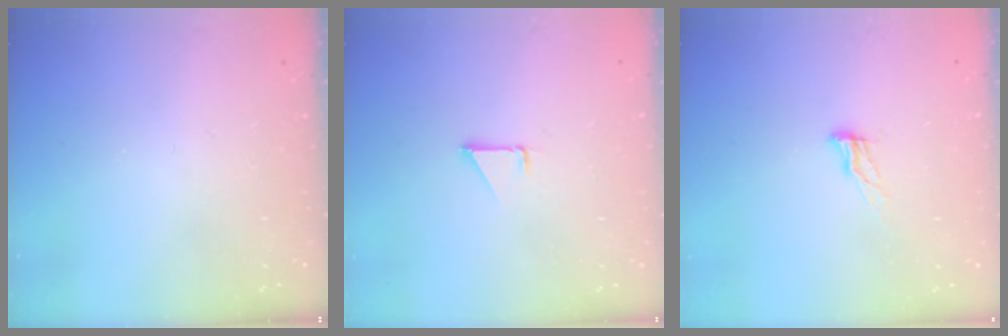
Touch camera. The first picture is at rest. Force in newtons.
{"total": 1.3, "press": 1.3, "slide": 0.1}
{"total": 7.9, "press": 7.6, "slide": 2.2}